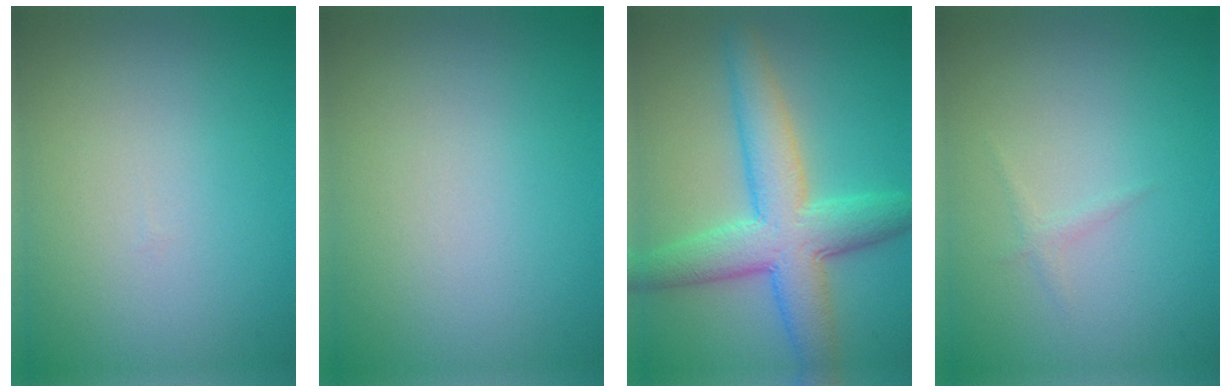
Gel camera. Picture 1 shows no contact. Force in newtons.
{"total": 0.0}
{"total": 7.1, "press": 7.1, "slide": 0.2}
{"total": 0.6, "press": 0.6, "slide": 0.0}